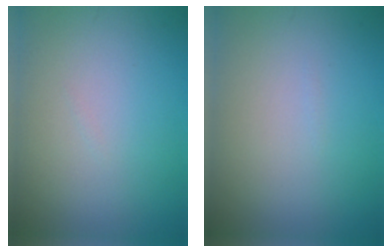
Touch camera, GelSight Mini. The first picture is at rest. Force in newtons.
{"total": 0.0}